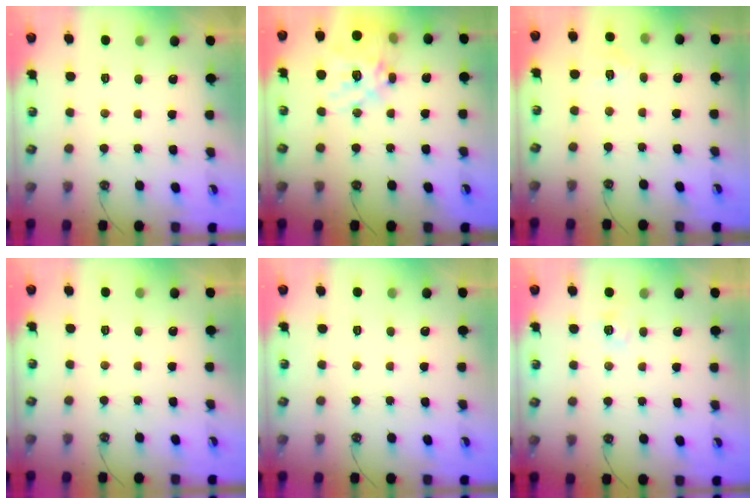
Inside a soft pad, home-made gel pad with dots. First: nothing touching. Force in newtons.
{"total": 19.6, "press": 19.5, "slide": 1.9}
{"total": 4.2, "press": 4.1, "slide": 0.5}
{"total": 0.0}
{"total": 0.0}
{"total": 3.6, "press": 3.5, "slide": 0.3}